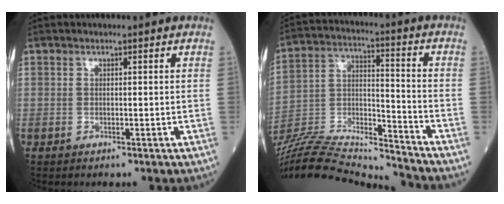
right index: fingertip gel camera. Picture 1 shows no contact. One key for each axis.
{"total": 20.8, "fx": -19.9, "fy": -0.3, "fz": 6.0, "tx": -0.131, "ty": 0.000, "tz": -0.340}